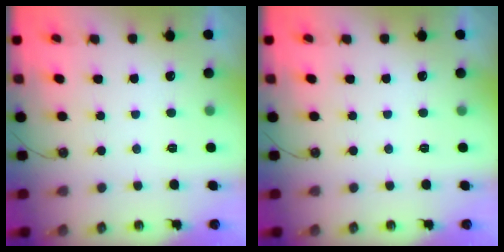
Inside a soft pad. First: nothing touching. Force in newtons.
{"total": 0.0}